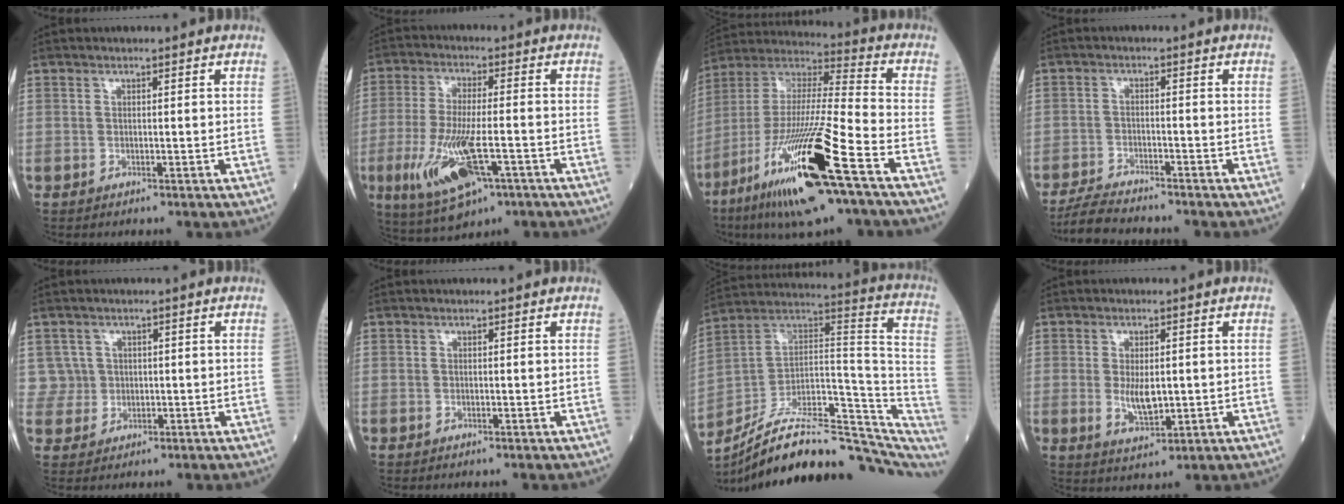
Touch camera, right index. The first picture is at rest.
{"total": 13.0, "force": [-4.9, 3.5, 11.6], "torque": [-0.235, -0.023, -0.077]}
{"total": 22.7, "force": [-11.1, 1.1, 19.8], "torque": [-0.399, -0.052, -0.209]}
{"total": 6.5, "force": [-6.1, 0.2, 2.3], "torque": [-0.039, -0.022, -0.107]}
{"total": 3.2, "force": [0.9, 3.1, -0.3], "torque": [0.017, 0.005, 0.016]}
{"total": 0.0}
{"total": 29.2, "force": [-23.3, 9.0, 15.1], "torque": [-0.190, 0.040, -0.341]}
{"total": 4.8, "force": [-0.1, 2.0, 4.4], "torque": [-0.084, -0.010, 0.005]}